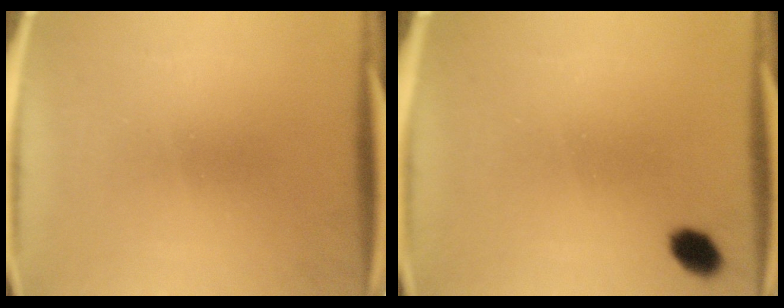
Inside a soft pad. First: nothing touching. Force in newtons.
{"total": 3.5}